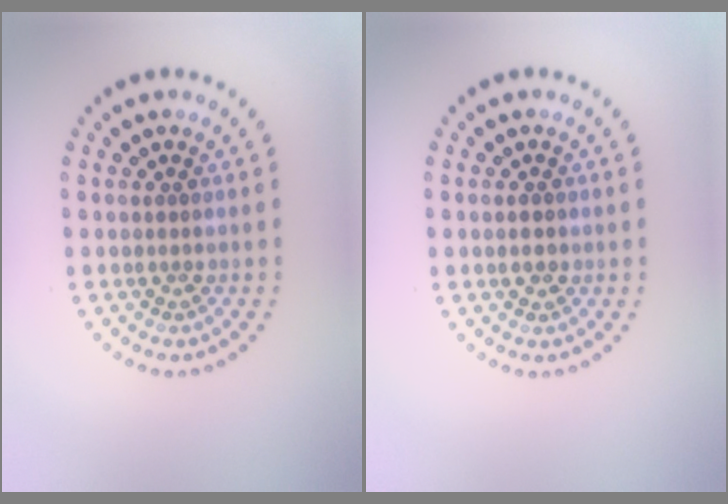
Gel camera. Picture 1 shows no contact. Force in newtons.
{"total": 1.7, "press": 1.7, "slide": 0.1}